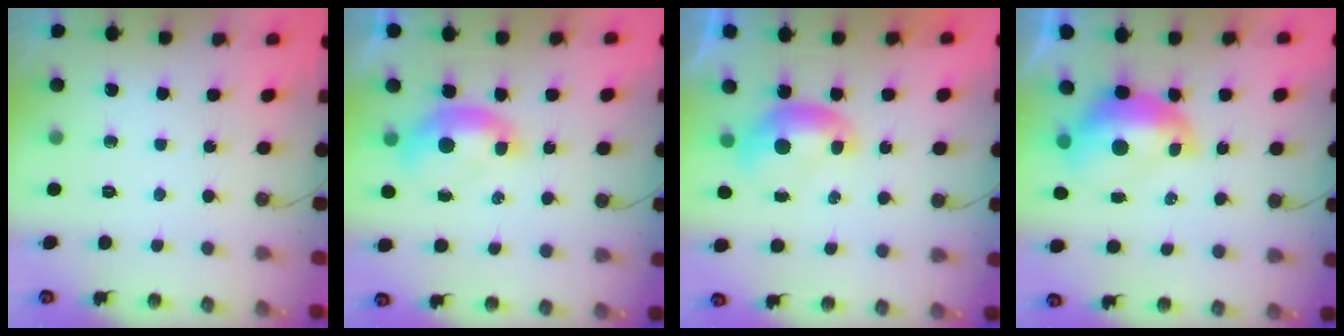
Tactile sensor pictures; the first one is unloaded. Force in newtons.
{"total": 1.8, "press": 1.6, "slide": 0.6}
{"total": 0.0}
{"total": 2.8, "press": 2.7, "slide": 0.7}